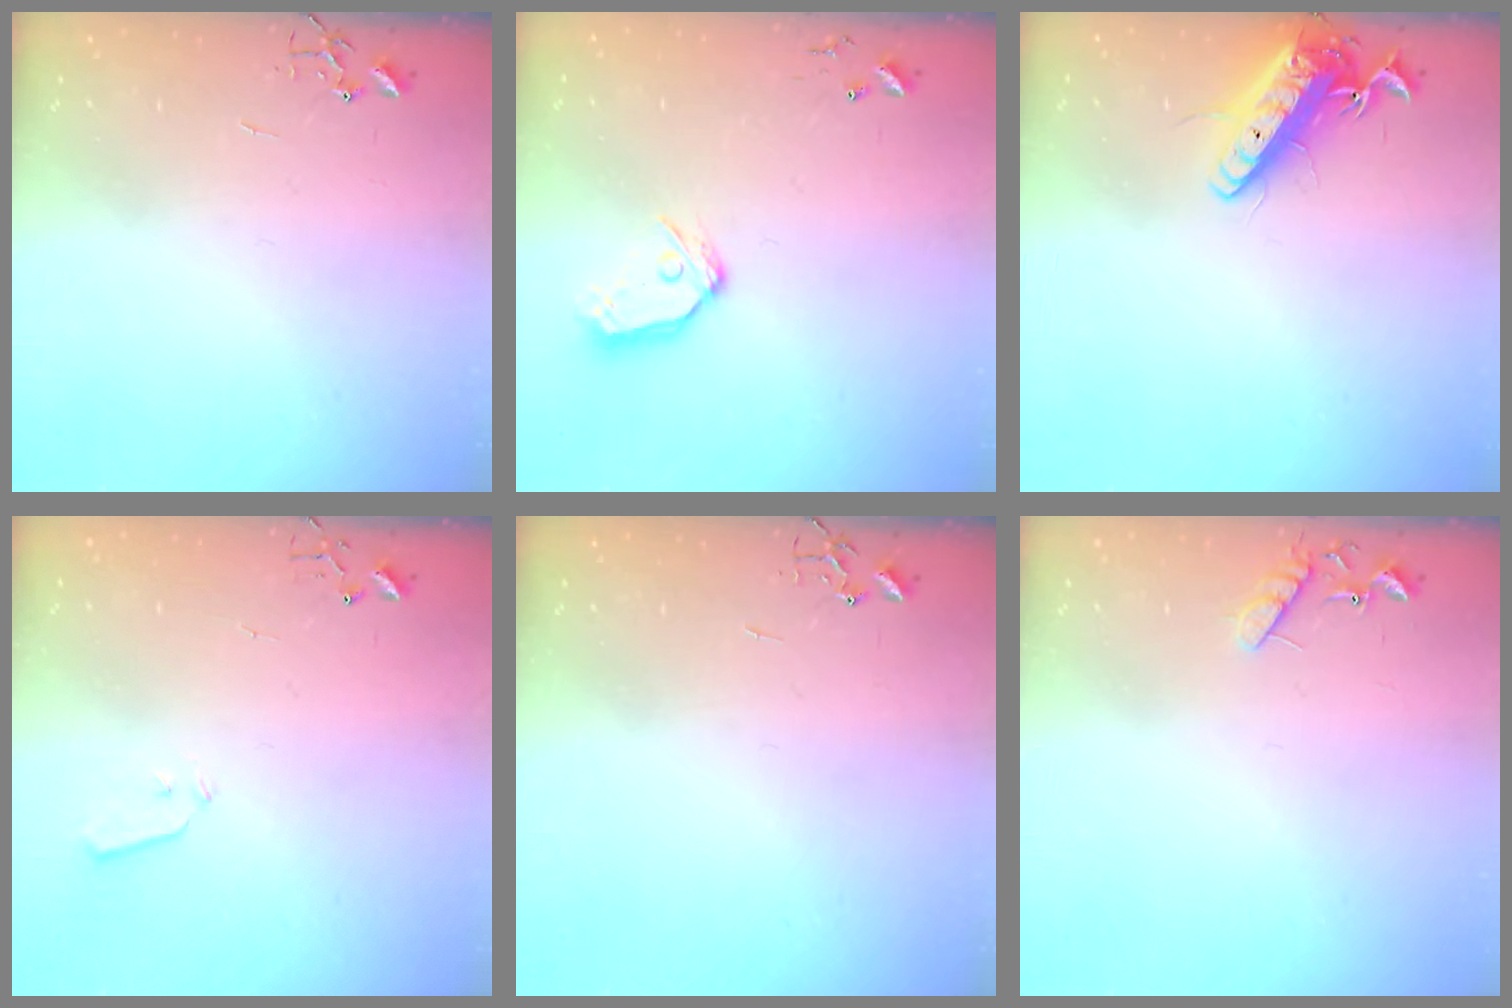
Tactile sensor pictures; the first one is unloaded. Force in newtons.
{"total": 9.6, "press": 9.6, "slide": 1.0}
{"total": 13.9, "press": 13.7, "slide": 2.5}
{"total": 3.6, "press": 3.6, "slide": 0.6}
{"total": 0.0}
{"total": 8.0, "press": 8.0, "slide": 0.4}